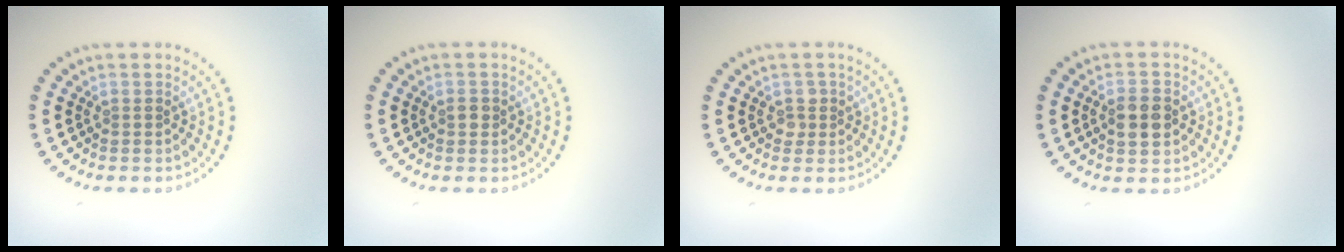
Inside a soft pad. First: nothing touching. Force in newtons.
{"total": 0.9, "press": 0.9, "slide": 0.2}
{"total": 1.2, "press": 1.1, "slide": 0.4}
{"total": 3.0, "press": 3.0, "slide": 0.2}